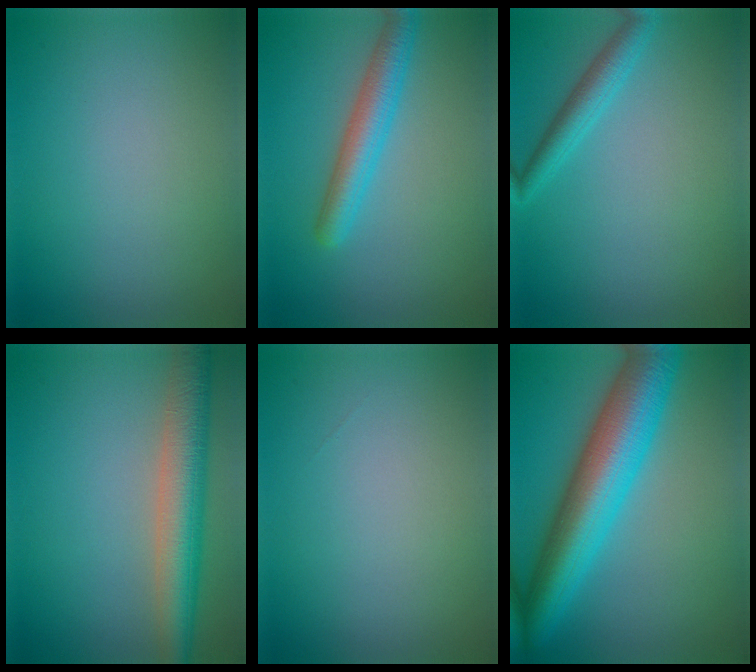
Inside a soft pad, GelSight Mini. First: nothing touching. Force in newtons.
{"total": 3.8, "press": 3.8, "slide": 0.2}
{"total": 2.4, "press": 2.4, "slide": 0.2}
{"total": 6.5, "press": 6.5, "slide": 0.3}
{"total": 0.0}
{"total": 10.3, "press": 10.3, "slide": 0.2}